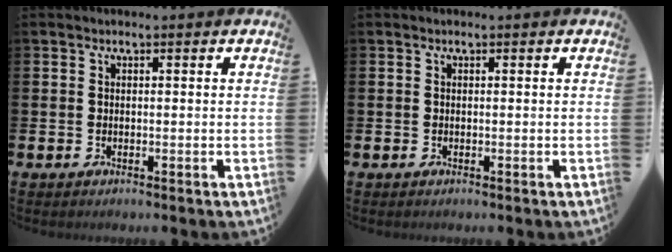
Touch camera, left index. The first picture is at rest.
{"total": 0.0}